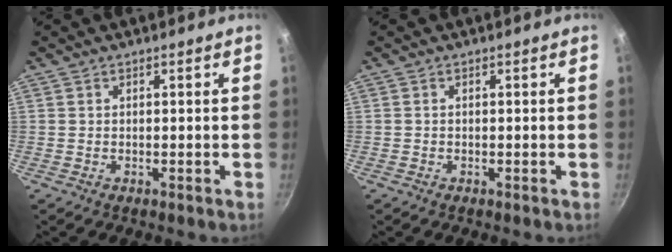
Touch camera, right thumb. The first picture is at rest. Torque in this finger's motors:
{"motor_torque": [-0.27, 0.01, -0.13, 0.07, 0.04]}